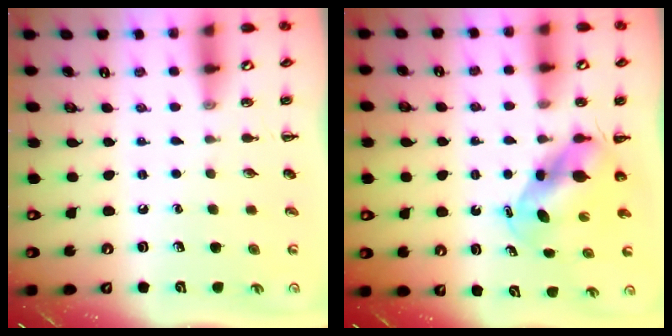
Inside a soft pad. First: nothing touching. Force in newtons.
{"total": 5.4, "press": 5.3, "slide": 0.6}